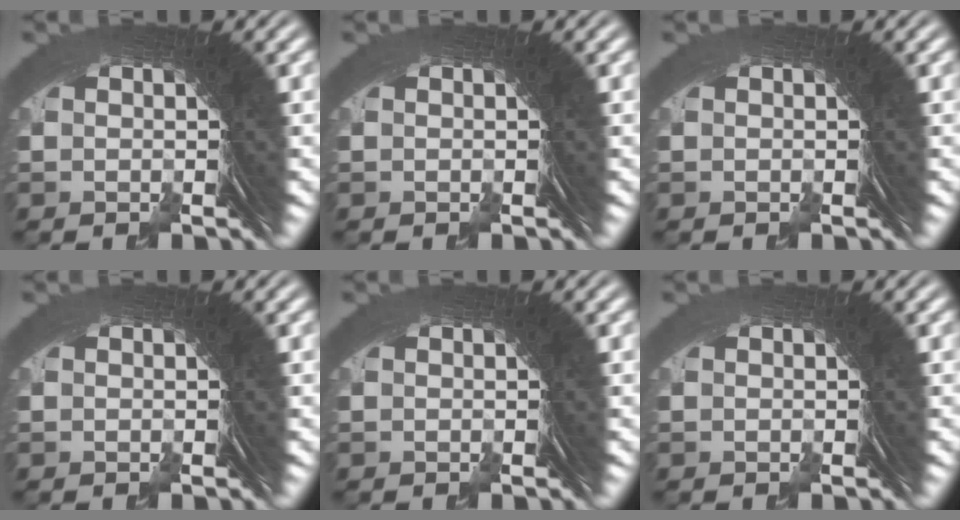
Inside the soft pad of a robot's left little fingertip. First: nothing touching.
{"total": 0.0}
{"total": 0.0}
{"total": 0.0}
{"total": 0.0}
{"total": 0.6, "force": [-0.2, -0.4, -0.4], "torque": [0.009, 0.003, -0.004]}